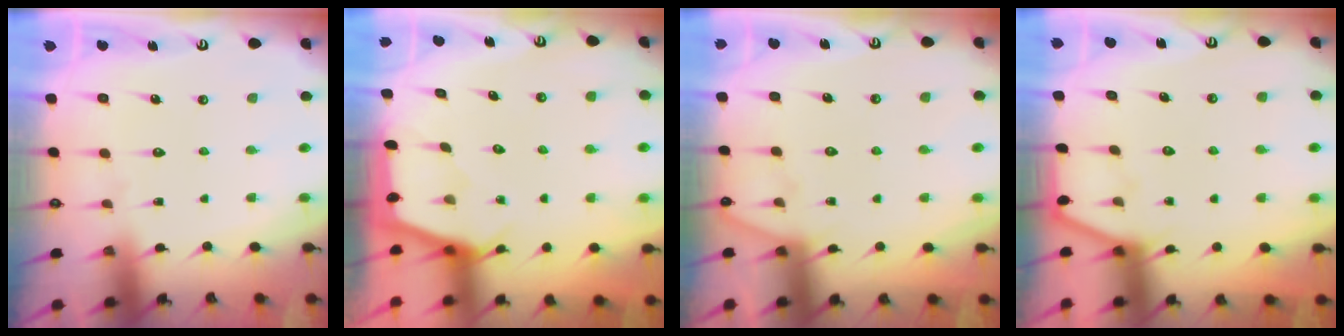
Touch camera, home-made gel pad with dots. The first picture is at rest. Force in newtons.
{"total": 2.3, "press": 2.3, "slide": 0.3}
{"total": 4.0, "press": 3.9, "slide": 0.5}
{"total": 2.5, "press": 2.4, "slide": 0.4}